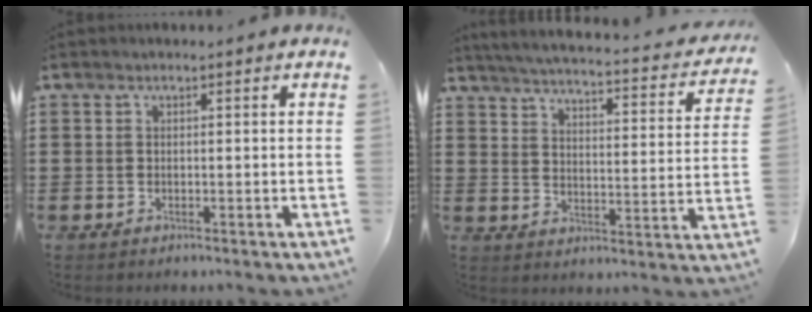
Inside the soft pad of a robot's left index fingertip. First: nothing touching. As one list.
[{"total": 3.7, "force": [3.5, -0.5, 1.2], "torque": [-0.044, -0.033, 0.052]}]